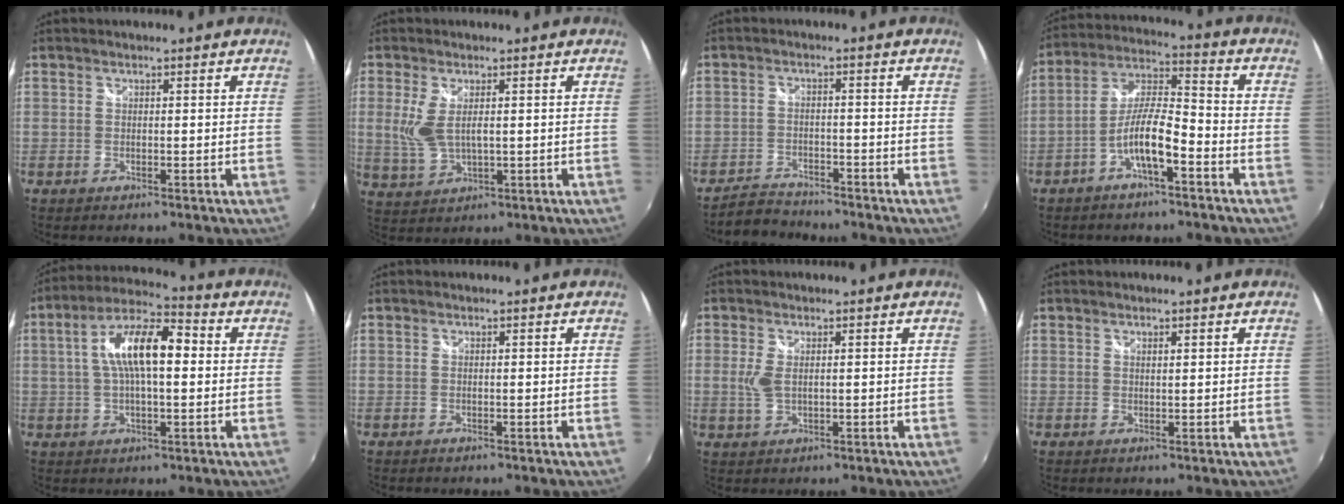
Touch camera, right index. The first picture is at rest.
{"total": 6.2, "force": [0.5, 2.6, 5.6], "torque": [-0.121, -0.006, 0.016]}
{"total": 5.4, "force": [-5.1, 1.6, 0.7], "torque": [-0.036, 0.001, -0.092]}
{"total": 8.9, "force": [-4.6, 1.9, 7.4], "torque": [-0.156, 0.012, -0.083]}
{"total": 12.9, "force": [1.7, 5.5, 11.5], "torque": [-0.207, 0.025, 0.021]}
{"total": 0.0}
{"total": 3.4, "force": [0.2, 1.6, 2.9], "torque": [-0.064, -0.002, 0.004]}
{"total": 0.6, "force": [0.4, 0.1, 0.4], "torque": [-0.008, 0.001, 0.008]}